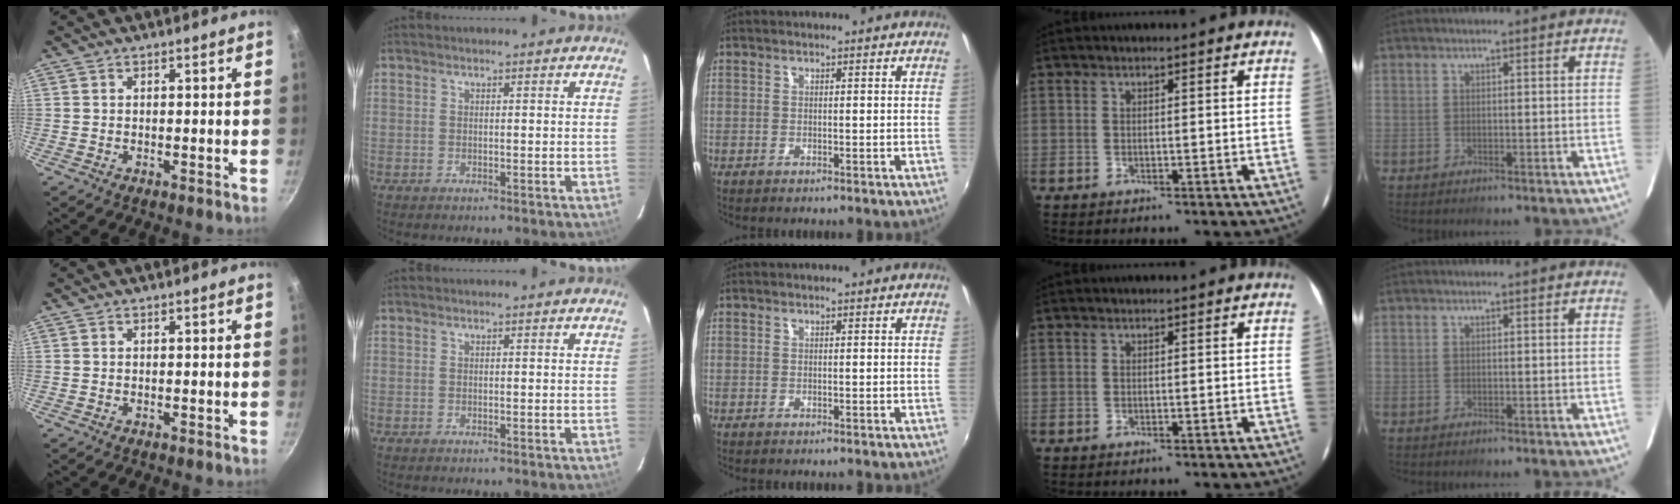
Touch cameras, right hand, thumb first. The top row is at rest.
{}